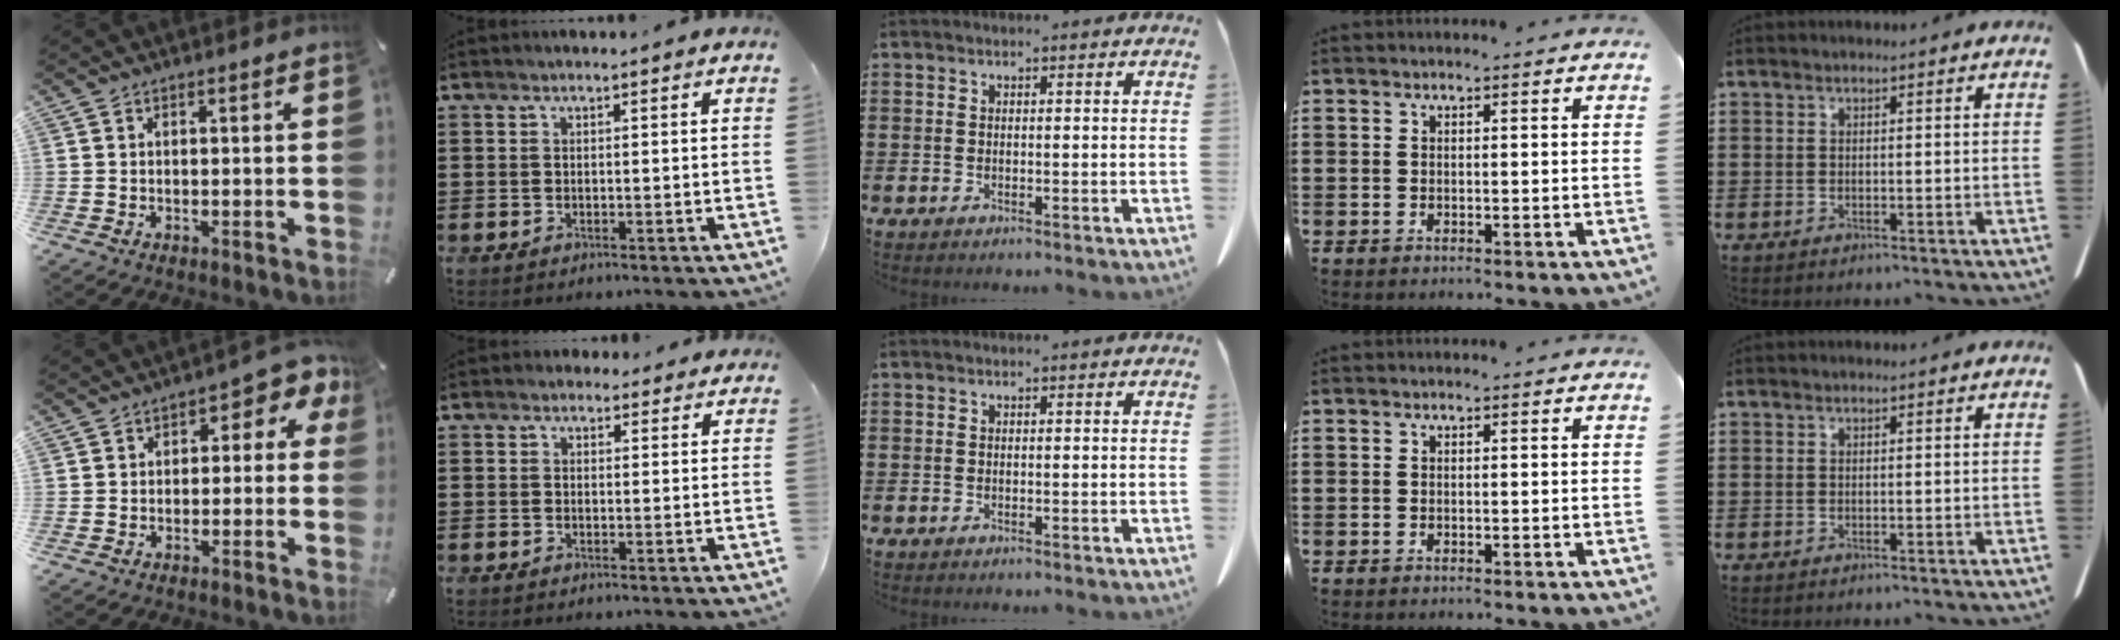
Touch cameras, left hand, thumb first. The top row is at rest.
{"thumb": {"total": 4.6, "force": [-0.4, 3.4, 3.0], "torque": [-0.035, 0.004, -0.016]}, "index": {"total": 1.8, "force": [1.2, 1.3, 0.1], "torque": [0.000, 0.006, 0.020]}}